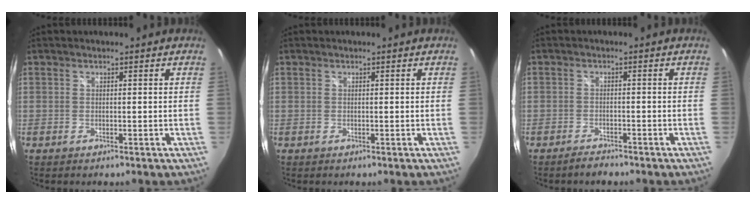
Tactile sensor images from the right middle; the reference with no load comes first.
{"total": 0.0}
{"total": 2.2, "force": [-2.1, 0.5, 0.6], "torque": [-0.019, 0.003, -0.033]}